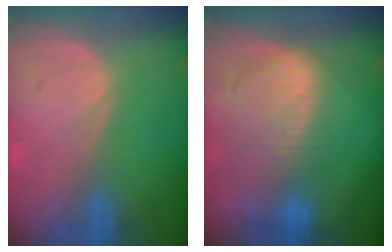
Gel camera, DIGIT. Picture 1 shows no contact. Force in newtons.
{"total": 9.1, "press": 8.1, "slide": 4.3}